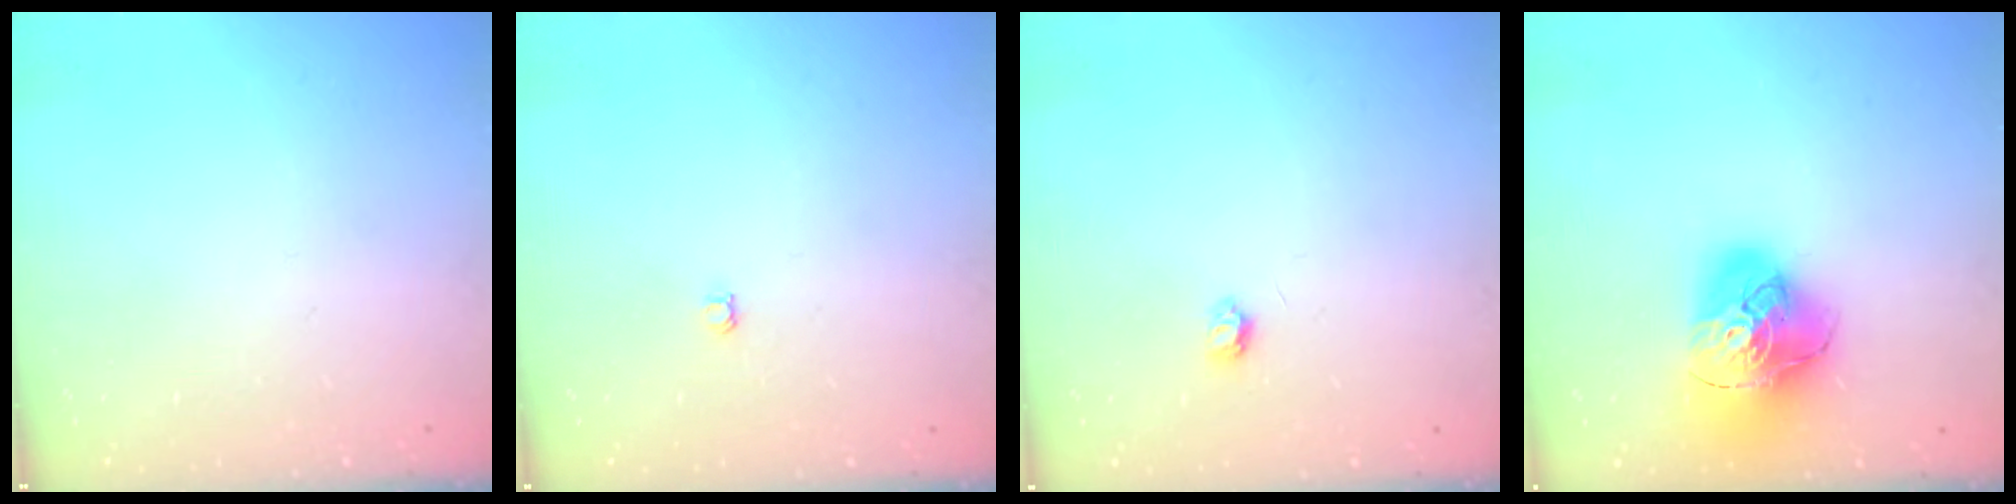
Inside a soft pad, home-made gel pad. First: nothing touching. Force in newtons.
{"total": 3.0, "press": 3.0, "slide": 0.4}
{"total": 3.1, "press": 3.1, "slide": 0.5}
{"total": 18.6, "press": 18.5, "slide": 2.0}